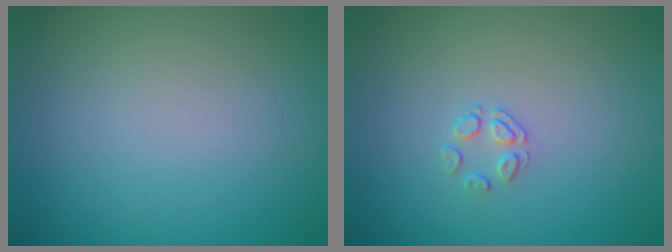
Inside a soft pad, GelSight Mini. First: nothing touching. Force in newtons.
{"total": 1.4, "press": 0.6, "slide": 1.2}